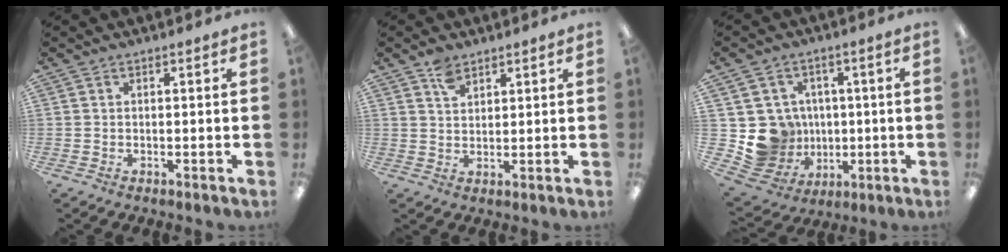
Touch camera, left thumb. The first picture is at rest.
{"total": 3.8, "force": [2.8, 2.0, 1.5], "torque": [-0.028, -0.006, 0.053]}
{"total": 11.6, "force": [0.0, 11.3, 2.4], "torque": [-0.076, -0.001, 0.020]}